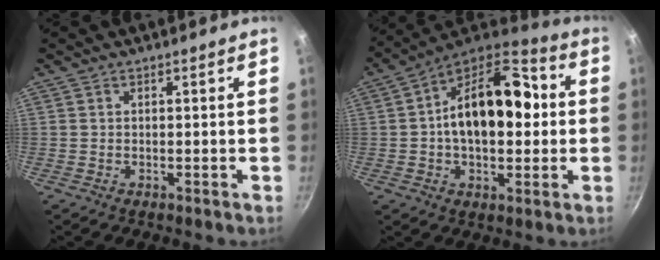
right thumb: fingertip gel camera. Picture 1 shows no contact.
{"total": 20.7, "force": [1.3, 12.4, 16.5], "torque": [-0.231, 0.036, 0.004]}